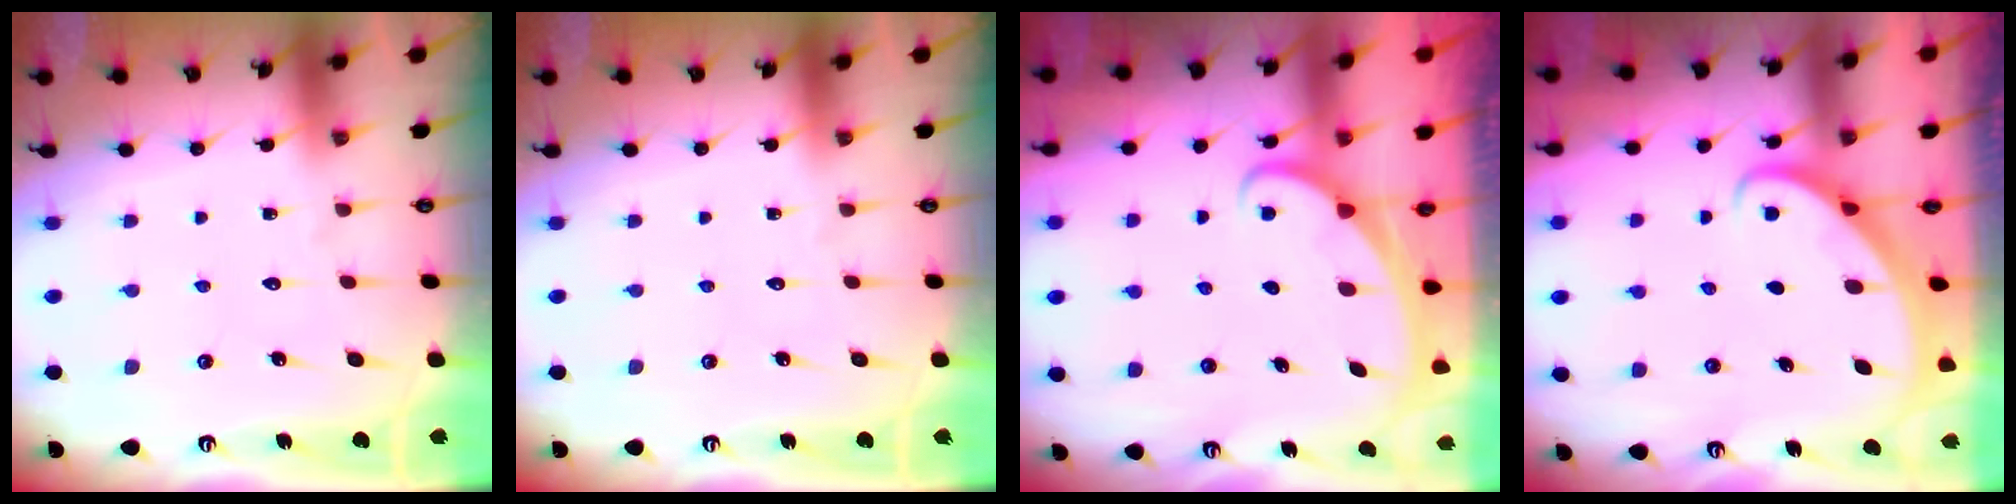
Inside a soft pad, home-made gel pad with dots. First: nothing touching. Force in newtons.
{"total": 0.0}
{"total": 1.6, "press": 1.6, "slide": 0.1}
{"total": 2.7, "press": 2.7, "slide": 0.2}